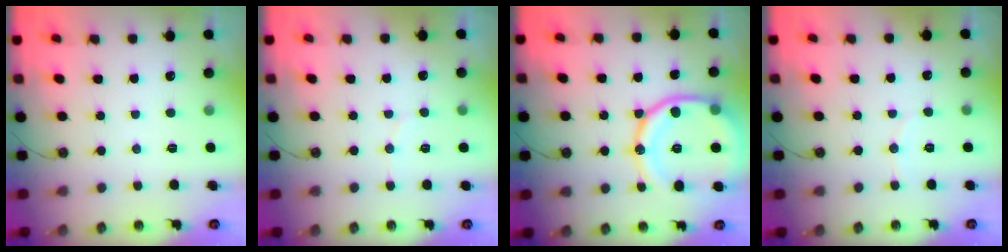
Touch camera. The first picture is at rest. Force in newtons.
{"total": 3.0, "press": 3.0, "slide": 0.2}
{"total": 19.0, "press": 18.9, "slide": 2.0}
{"total": 2.7, "press": 2.7, "slide": 0.3}